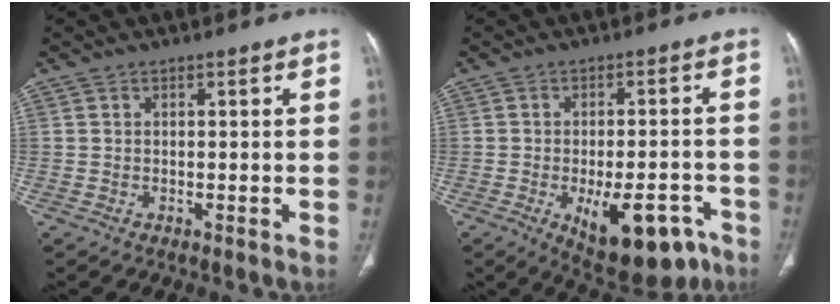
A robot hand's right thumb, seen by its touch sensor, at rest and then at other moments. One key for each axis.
{"total": 14.3, "fx": -6.8, "fy": 6.5, "fz": 10.8, "tx": -0.126, "ty": 0.024, "tz": -0.082}